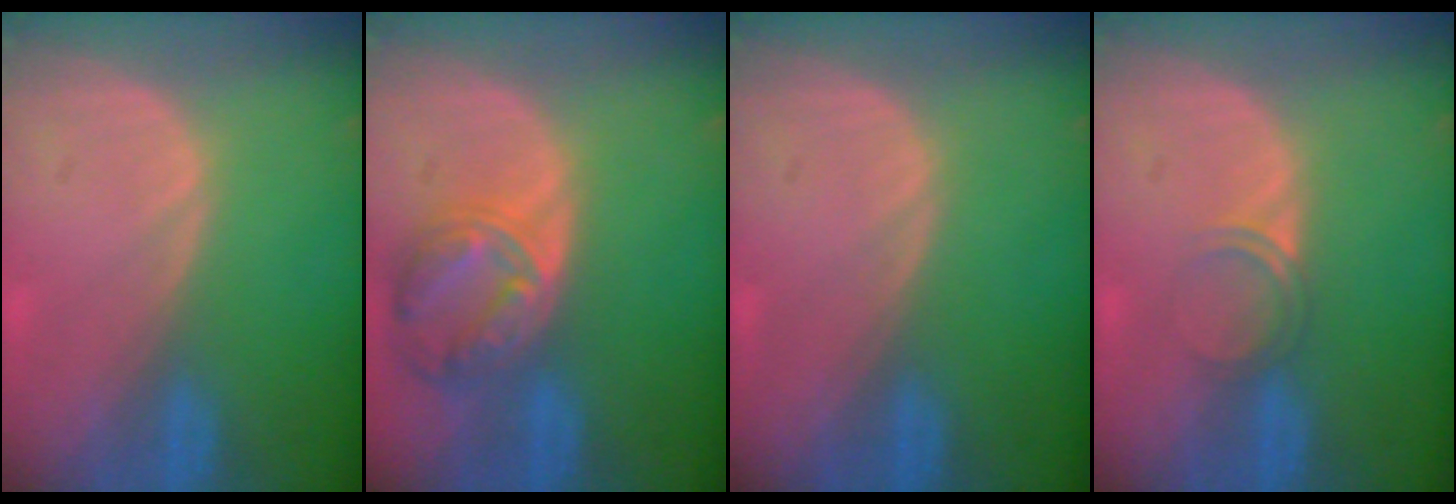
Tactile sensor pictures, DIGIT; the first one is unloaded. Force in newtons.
{"total": 8.2, "press": 7.1, "slide": 4.2}
{"total": 0.0}
{"total": 2.1, "press": 1.8, "slide": 1.1}